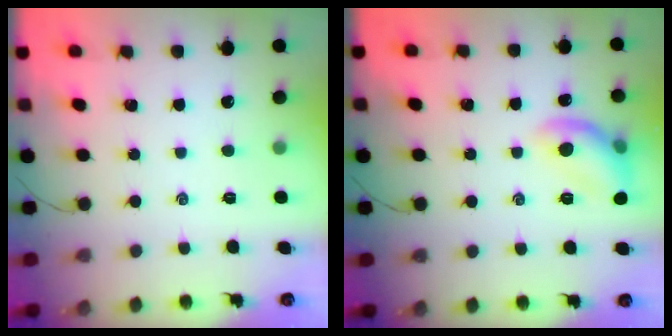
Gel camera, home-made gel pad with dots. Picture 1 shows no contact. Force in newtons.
{"total": 10.3, "press": 10.3, "slide": 0.1}